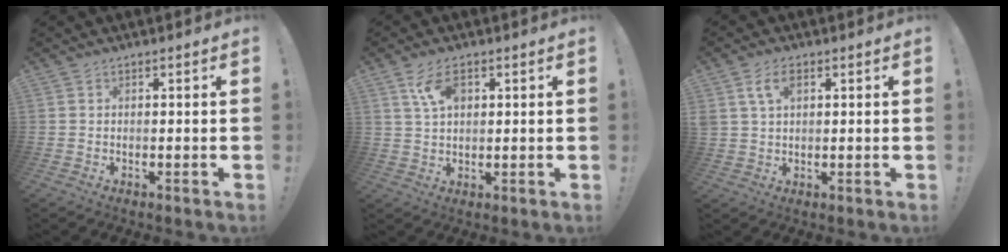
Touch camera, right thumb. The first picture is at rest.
{"total": 7.2, "force": [3.0, 4.1, 5.1], "torque": [-0.087, -0.003, 0.057]}
{"total": 5.3, "force": [2.3, 3.1, 3.7], "torque": [-0.065, 0.003, 0.043]}